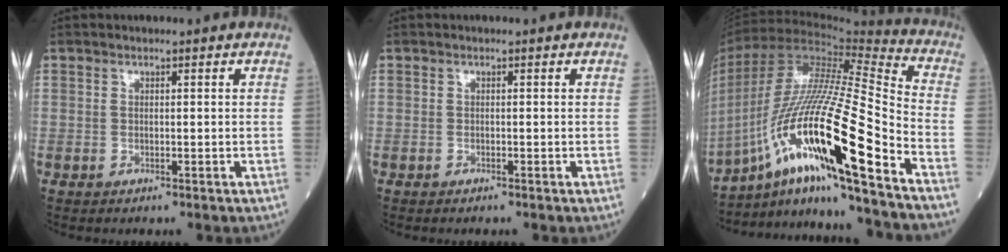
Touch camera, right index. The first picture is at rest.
{"total": 0.0}
{"total": 25.4, "force": [-12.8, 0.9, 22.0], "torque": [-0.421, -0.029, -0.231]}